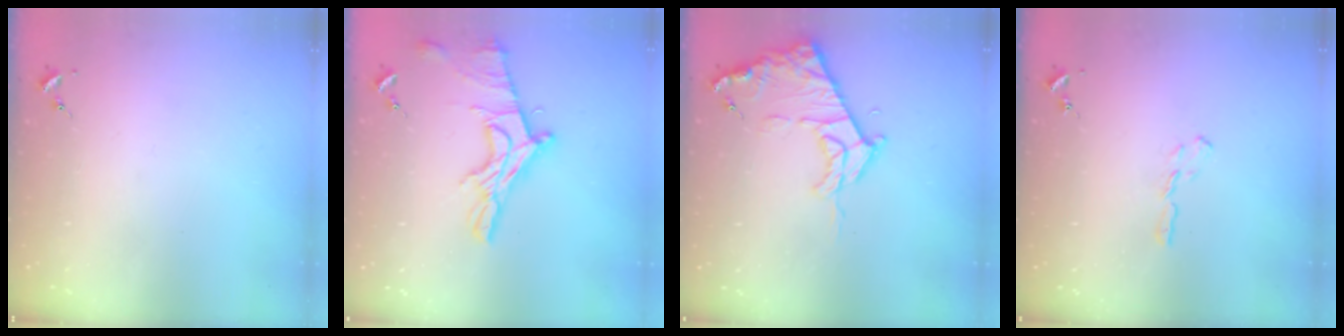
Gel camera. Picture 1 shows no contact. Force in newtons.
{"total": 14.1, "press": 14.1, "slide": 1.3}
{"total": 12.0, "press": 12.0, "slide": 1.2}
{"total": 3.9, "press": 3.9, "slide": 0.4}